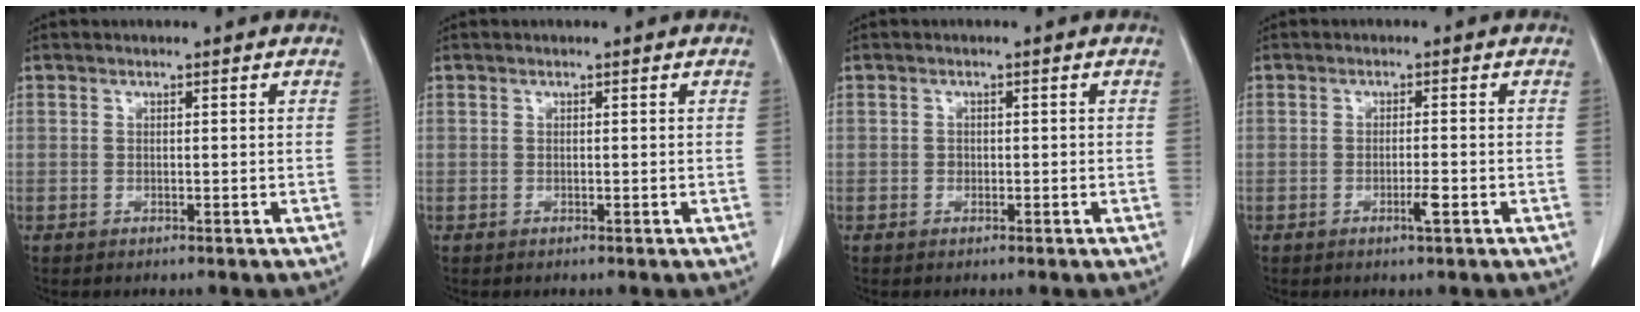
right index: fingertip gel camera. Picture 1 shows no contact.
{"total": 0.0}
{"total": 0.8, "force": [-0.2, 0.7, 0.3], "torque": [-0.001, 0.003, -0.003]}
{"total": 2.3, "force": [-1.0, -0.1, 2.0], "torque": [-0.037, -0.004, -0.017]}